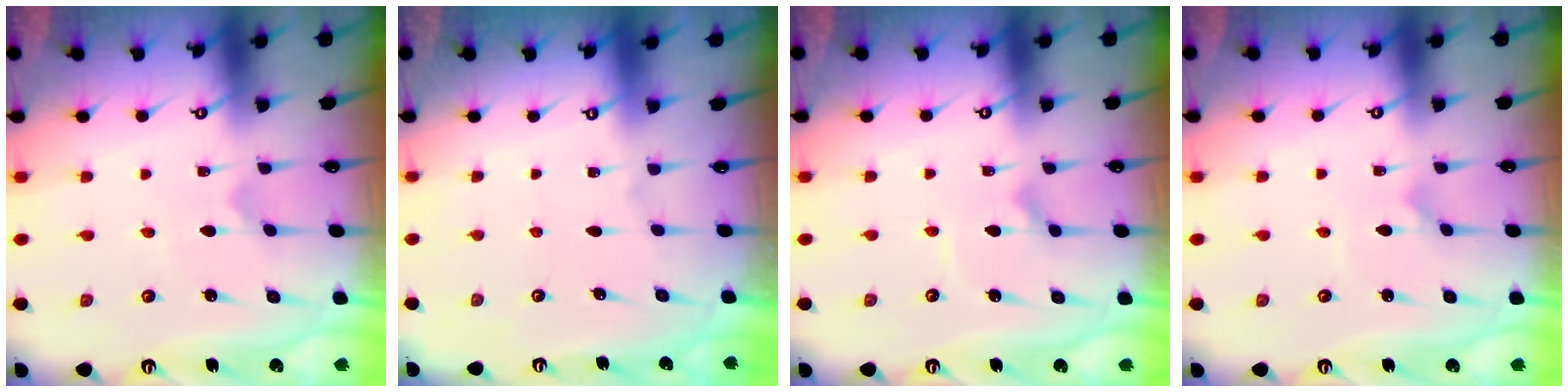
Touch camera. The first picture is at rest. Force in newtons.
{"total": 0.0}
{"total": 2.2, "press": 2.2, "slide": 0.2}
{"total": 0.7, "press": 0.7, "slide": 0.1}